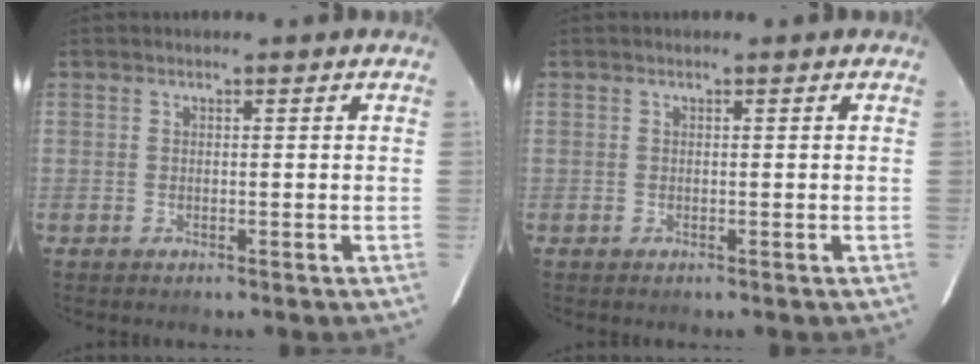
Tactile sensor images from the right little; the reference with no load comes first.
{"total": 0.0}